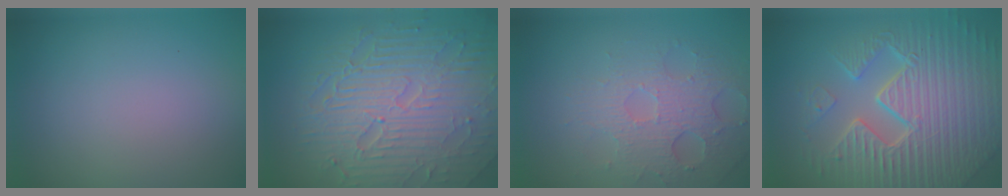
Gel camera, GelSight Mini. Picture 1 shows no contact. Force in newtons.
{"total": 10.1, "press": 6.5, "slide": 7.7}
{"total": 3.9, "press": 3.6, "slide": 1.5}
{"total": 10.7, "press": 6.9, "slide": 8.1}